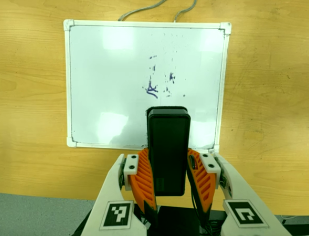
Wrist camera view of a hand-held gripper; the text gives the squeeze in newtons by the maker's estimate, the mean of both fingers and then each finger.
{"total": 9.3, "left": 7.6, "right": 11.0}